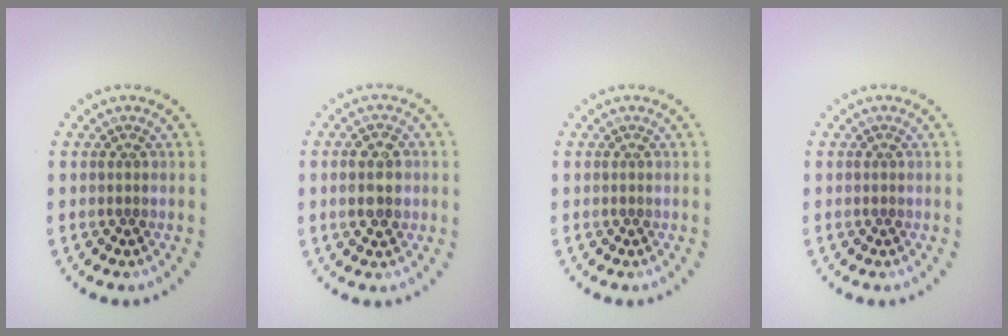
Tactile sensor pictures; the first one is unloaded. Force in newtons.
{"total": 3.4, "press": 3.4, "slide": 0.4}
{"total": 0.0}
{"total": 0.0}